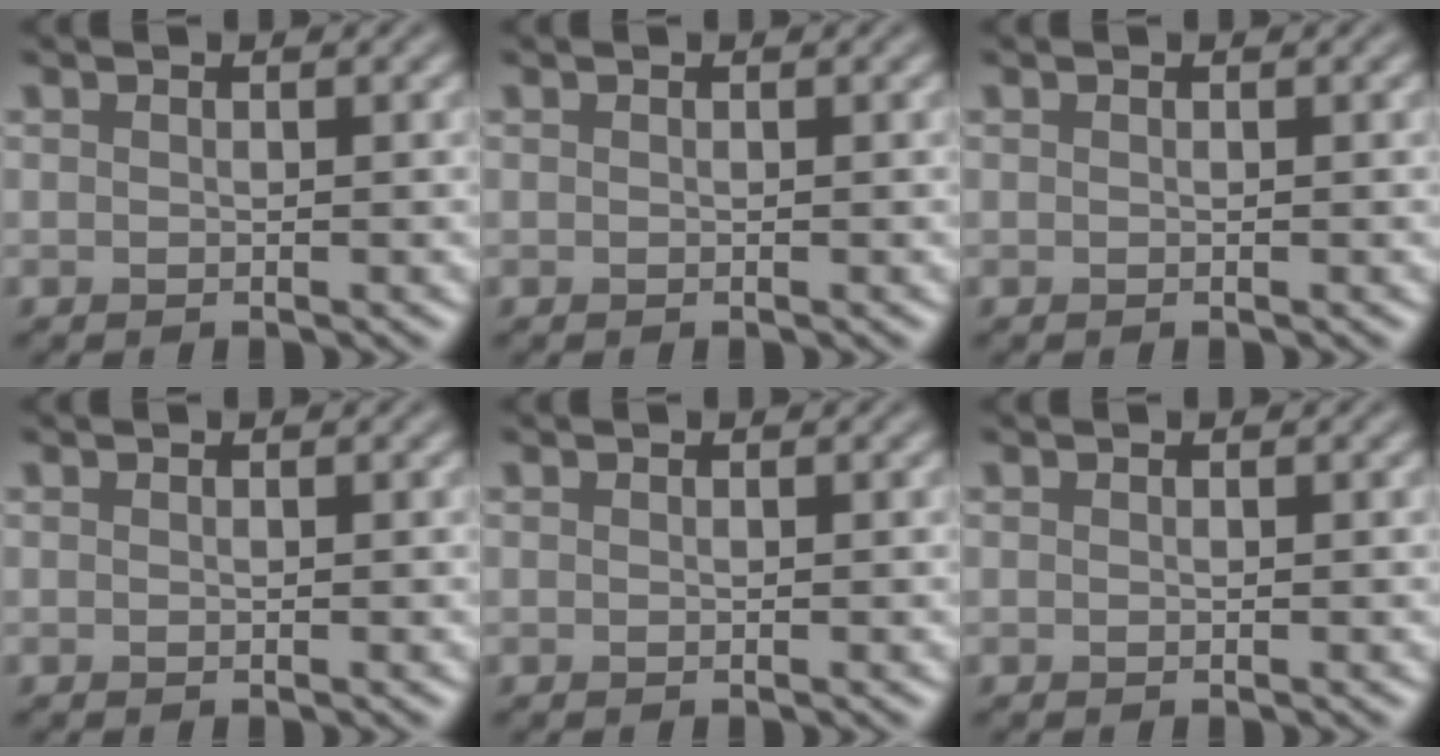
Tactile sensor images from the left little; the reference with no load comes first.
{"total": 0.0}
{"total": 0.0}
{"total": 0.0}
{"total": 0.0}
{"total": 0.0}